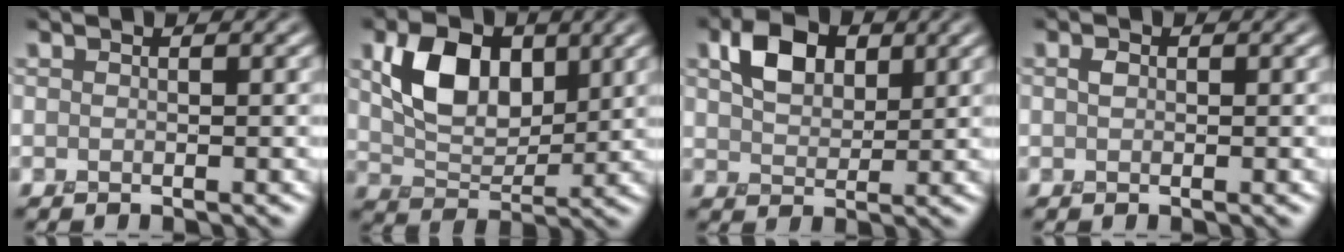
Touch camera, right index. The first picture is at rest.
{"total": 6.1, "force": [1.8, 3.8, 4.3], "torque": [-0.084, -0.004, 0.034]}
{"total": 4.1, "force": [1.6, 2.7, 2.6], "torque": [-0.057, 0.005, 0.027]}
{"total": 0.6, "force": [0.0, 0.4, 0.4], "torque": [-0.011, 0.001, -0.003]}